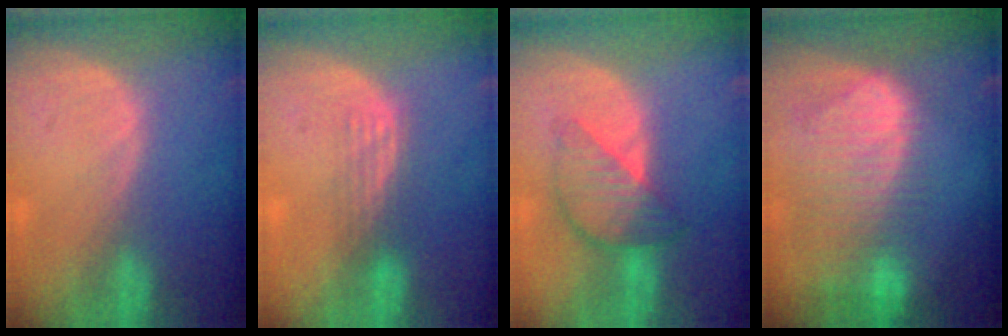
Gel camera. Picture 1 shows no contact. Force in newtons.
{"total": 2.9, "press": 2.6, "slide": 1.3}
{"total": 6.2, "press": 6.2, "slide": 0.4}
{"total": 10.6, "press": 9.1, "slide": 5.4}